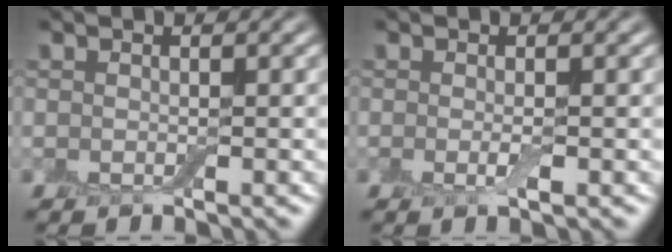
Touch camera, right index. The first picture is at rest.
{"total": 1.0, "force": [-0.3, 0.2, 1.0], "torque": [-0.020, -0.007, -0.004]}